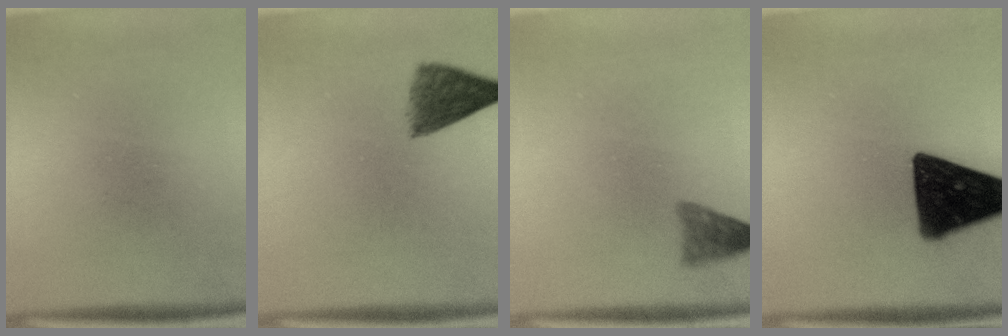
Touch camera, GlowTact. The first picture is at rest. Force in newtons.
{"total": 5.1}
{"total": 2.4}
{"total": 17.4}